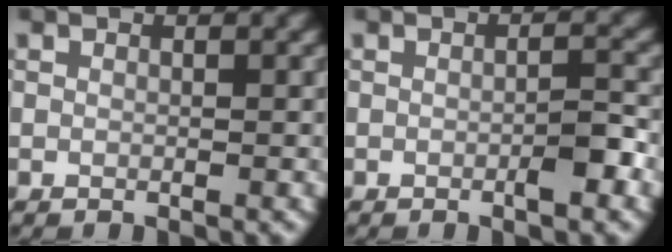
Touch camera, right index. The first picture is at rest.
{"total": 2.2, "force": [-0.8, 0.3, 2.0], "torque": [-0.031, 0.003, -0.015]}